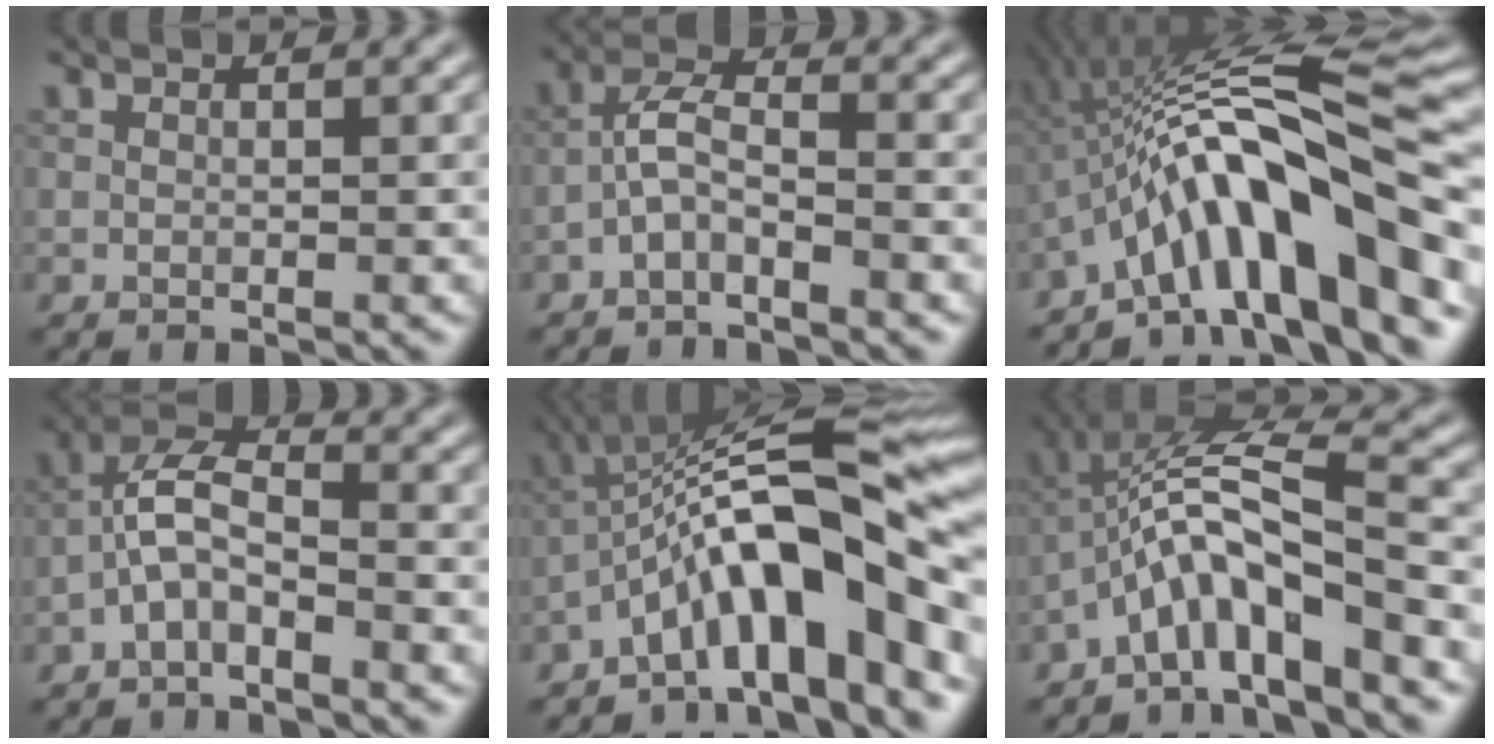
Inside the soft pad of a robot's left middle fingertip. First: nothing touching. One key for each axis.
{"total": 2.7, "fx": -1.7, "fy": 0.8, "fz": 2.0, "tx": -0.044, "ty": 0.012, "tz": -0.043}
{"total": 13.8, "fx": -4.8, "fy": 3.0, "fz": 12.6, "tx": -0.187, "ty": 0.031, "tz": -0.078}
{"total": 4.0, "fx": -2.1, "fy": 1.5, "fz": 3.0, "tx": -0.062, "ty": 0.018, "tz": -0.050}
{"total": 12.9, "fx": -4.4, "fy": 3.3, "fz": 11.7, "tx": -0.167, "ty": 0.025, "tz": -0.076}
{"total": 8.1, "fx": -3.7, "fy": 1.7, "fz": 6.9, "tx": -0.125, "ty": 0.021, "tz": -0.073}